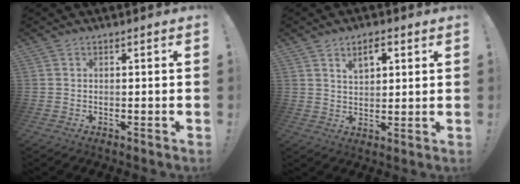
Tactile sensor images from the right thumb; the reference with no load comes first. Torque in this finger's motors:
{"motor_torque": [-0.42, 0.39, -0.34, 0.13, 0.02]}